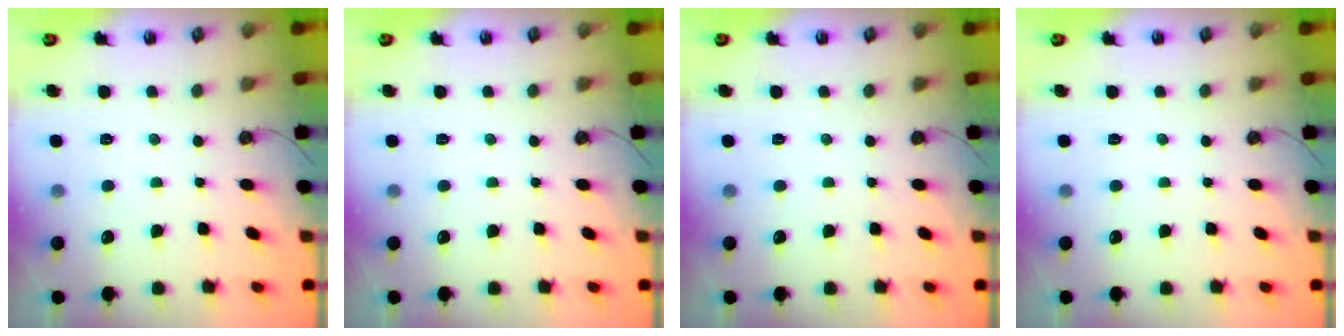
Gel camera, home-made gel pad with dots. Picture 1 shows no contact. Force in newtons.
{"total": 0.0}
{"total": 0.0}
{"total": 0.0}